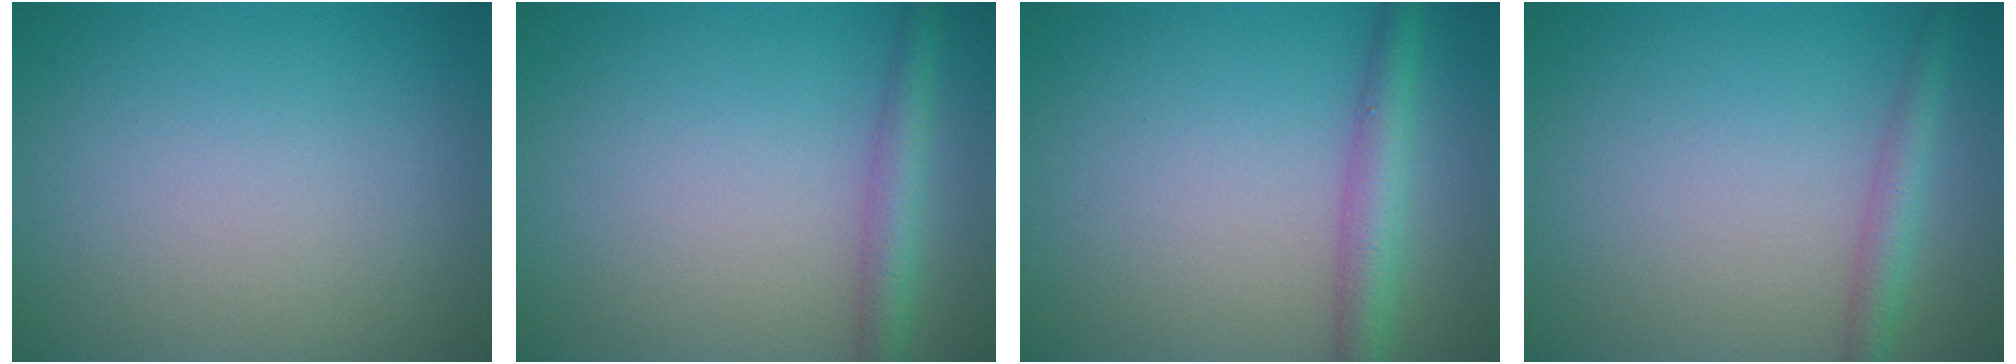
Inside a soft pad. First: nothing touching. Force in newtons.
{"total": 2.9, "press": 2.9, "slide": 0.1}
{"total": 3.5, "press": 3.5, "slide": 0.1}
{"total": 2.3, "press": 2.3, "slide": 0.1}